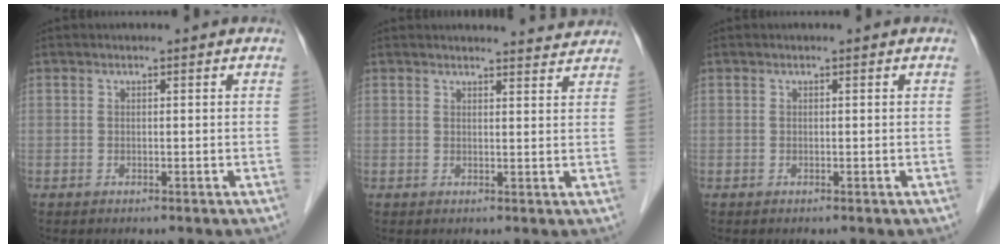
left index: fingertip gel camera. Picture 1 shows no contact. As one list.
[{"total": 4.7, "force": [4.7, 0.2, 0.3], "torque": [-0.009, -0.003, 0.045]}, {"total": 0.0}]